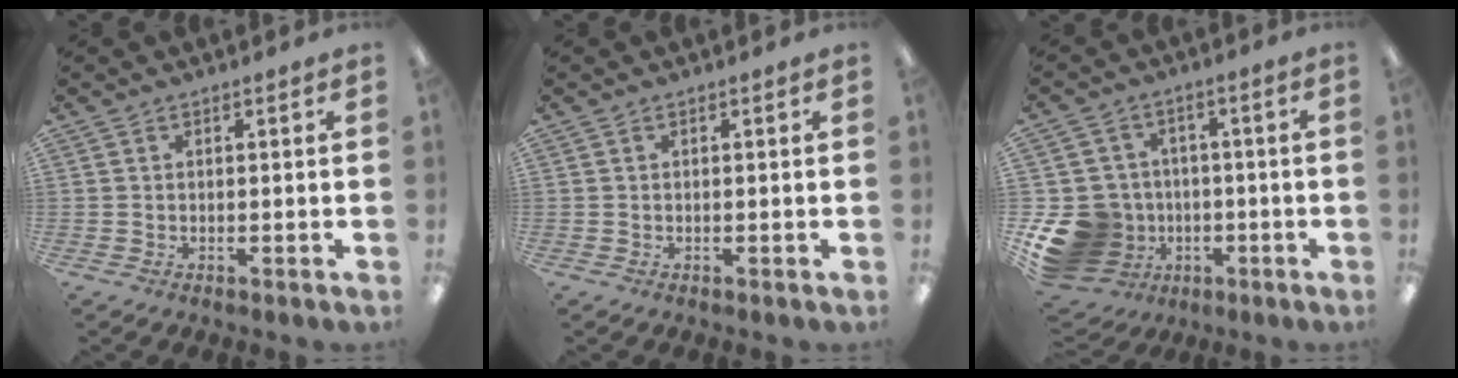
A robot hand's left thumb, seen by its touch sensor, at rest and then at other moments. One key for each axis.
{"total": 0.0}
{"total": 14.9, "fx": -4.5, "fy": 13.0, "fz": 5.7, "tx": -0.136, "ty": 0.030, "tz": -0.063}